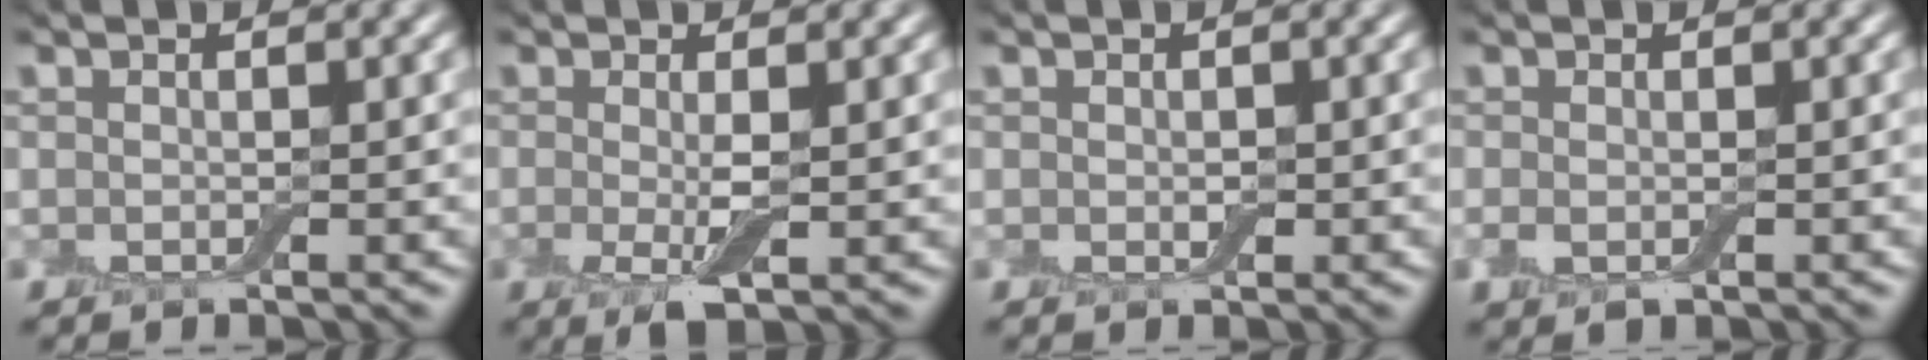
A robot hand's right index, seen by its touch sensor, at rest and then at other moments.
{"total": 2.7, "force": [-0.2, 0.5, 2.7], "torque": [-0.054, -0.009, -0.004]}
{"total": 0.8, "force": [-0.1, 0.5, 0.5], "torque": [-0.008, -0.003, -0.001]}
{"total": 1.4, "force": [-0.4, 0.8, 1.1], "torque": [-0.024, -0.005, -0.005]}